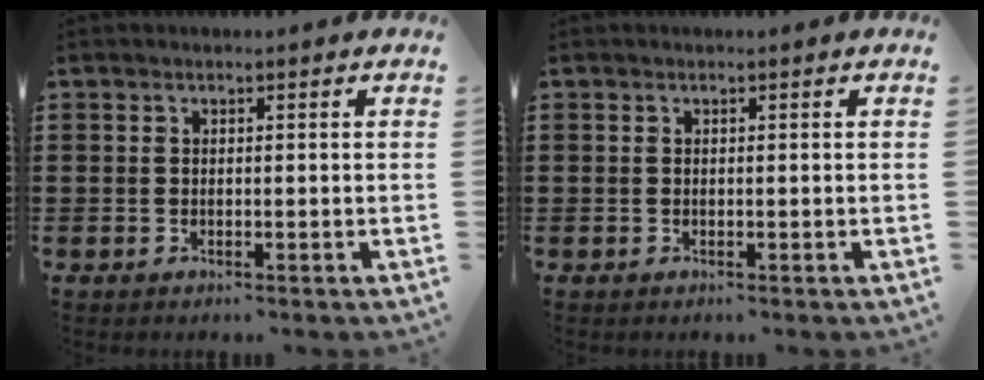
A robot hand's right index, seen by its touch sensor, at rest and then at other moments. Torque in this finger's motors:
{"motor_torque": [0.30, 0.25, 0.02, 0.02]}